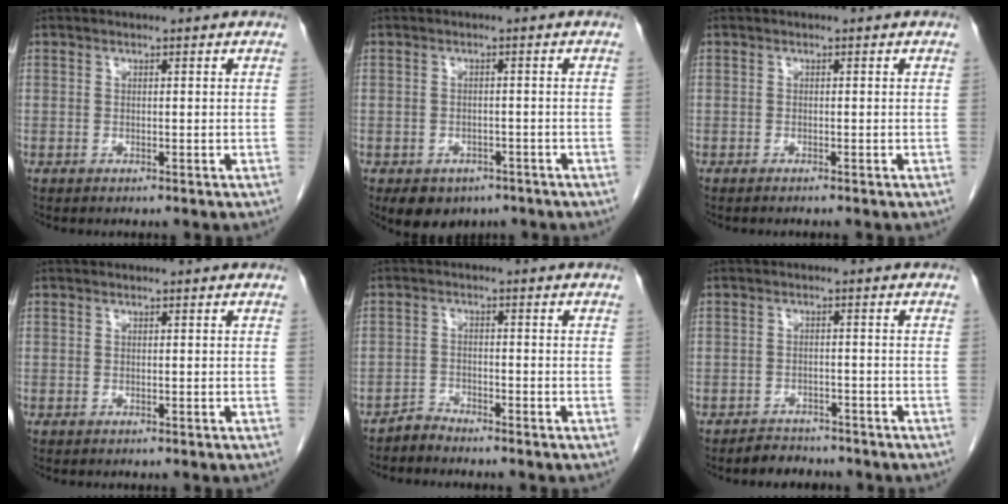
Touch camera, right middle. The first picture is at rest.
{"total": 5.9, "force": [-4.0, 3.9, 1.9], "torque": [-0.025, 0.003, -0.049]}
{"total": 1.0, "force": [-0.8, -0.1, 0.5], "torque": [-0.008, -0.001, -0.009]}
{"total": 0.0}
{"total": 1.9, "force": [-1.9, 0.1, -0.5], "torque": [0.018, -0.006, -0.036]}
{"total": 3.6, "force": [-3.3, 1.5, 0.1], "torque": [-0.006, 0.001, -0.049]}